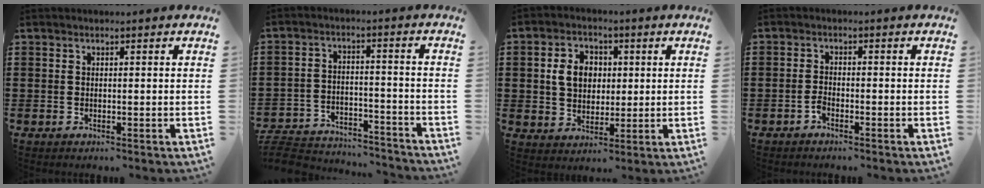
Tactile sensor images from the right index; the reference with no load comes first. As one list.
[{"total": 6.5, "force": [-6.3, 0.9, 1.2], "torque": [-0.035, 0.006, -0.127]}, {"total": 6.3, "force": [0.9, 5.0, 3.7], "torque": [-0.088, 0.011, 0.010]}, {"total": 1.6, "force": [-1.2, 0.5, 0.9], "torque": [-0.022, 0.000, -0.023]}]